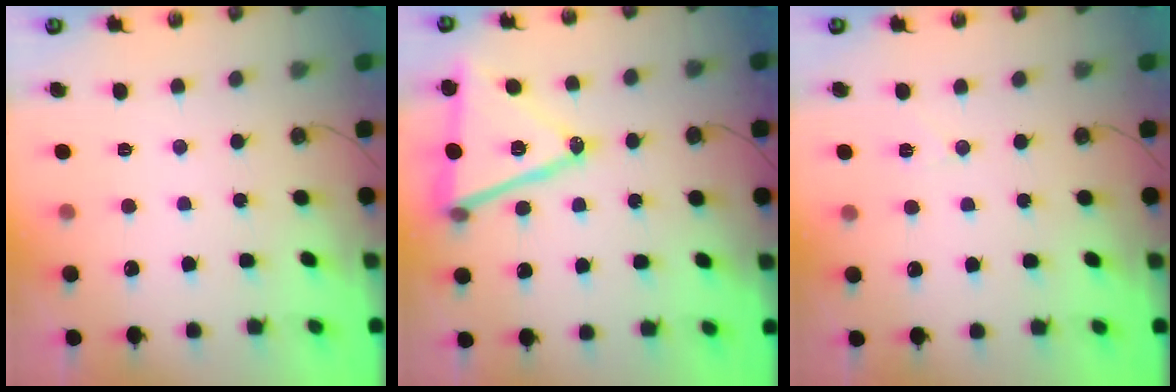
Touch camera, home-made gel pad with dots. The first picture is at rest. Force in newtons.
{"total": 16.5, "press": 16.0, "slide": 4.1}
{"total": 5.5, "press": 5.2, "slide": 1.8}